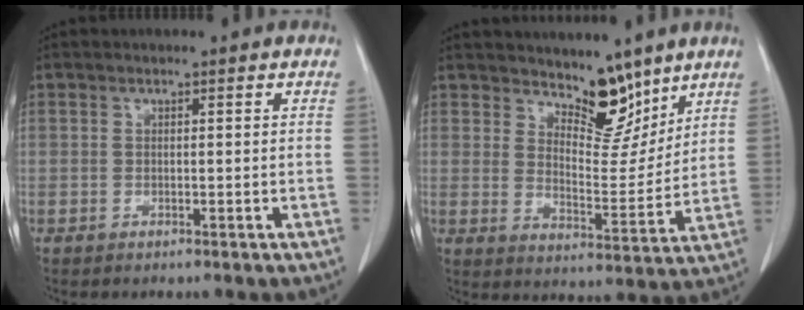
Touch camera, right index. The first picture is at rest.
{"total": 8.3, "force": [6.7, 3.1, 3.9], "torque": [-0.052, -0.012, 0.116]}